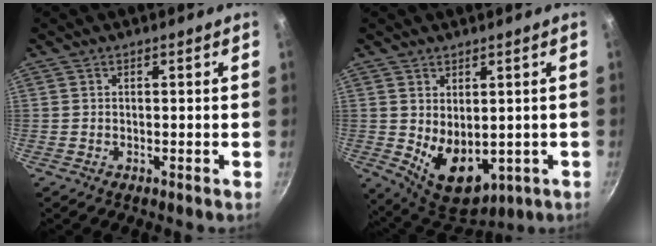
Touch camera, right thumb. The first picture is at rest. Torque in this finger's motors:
{"motor_torque": [-0.36, 0.83, 0.66, 0.67, 0.16]}